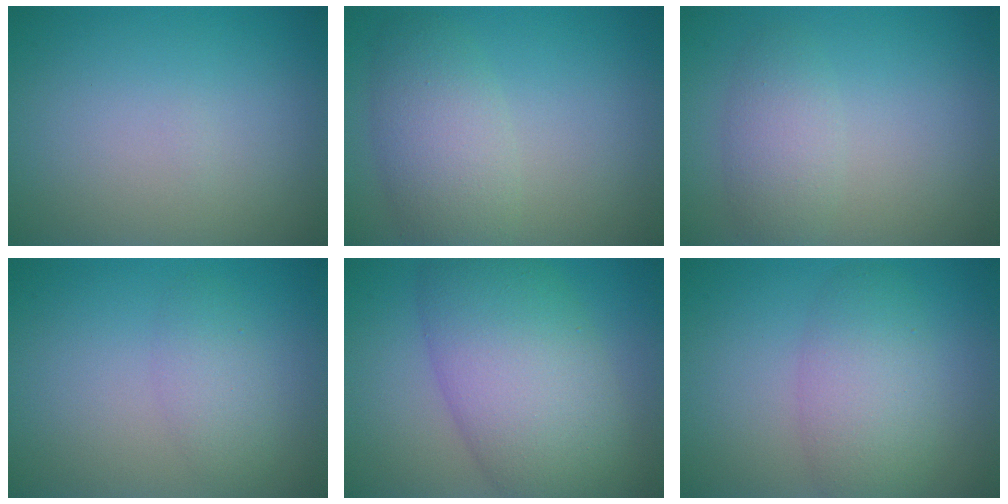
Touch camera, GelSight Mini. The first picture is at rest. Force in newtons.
{"total": 4.5, "press": 4.5, "slide": 0.3}
{"total": 2.6, "press": 2.6, "slide": 0.1}
{"total": 2.0, "press": 2.0, "slide": 0.1}
{"total": 10.1, "press": 10.1, "slide": 0.4}
{"total": 4.6, "press": 4.6, "slide": 0.0}